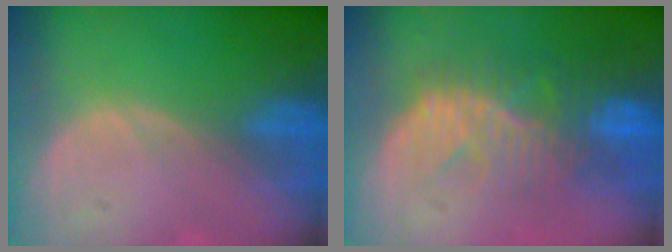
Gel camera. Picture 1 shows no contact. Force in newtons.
{"total": 10.4, "press": 8.9, "slide": 5.4}